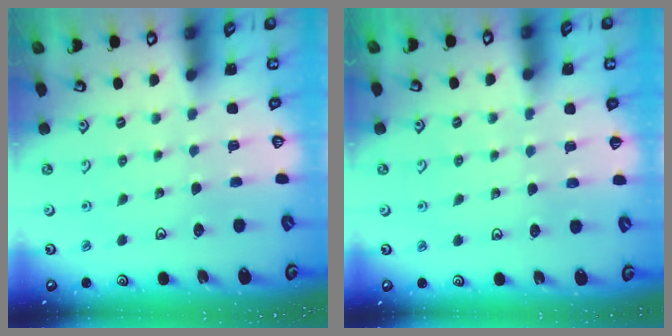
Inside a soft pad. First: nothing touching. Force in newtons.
{"total": 3.5, "press": 3.5, "slide": 0.4}